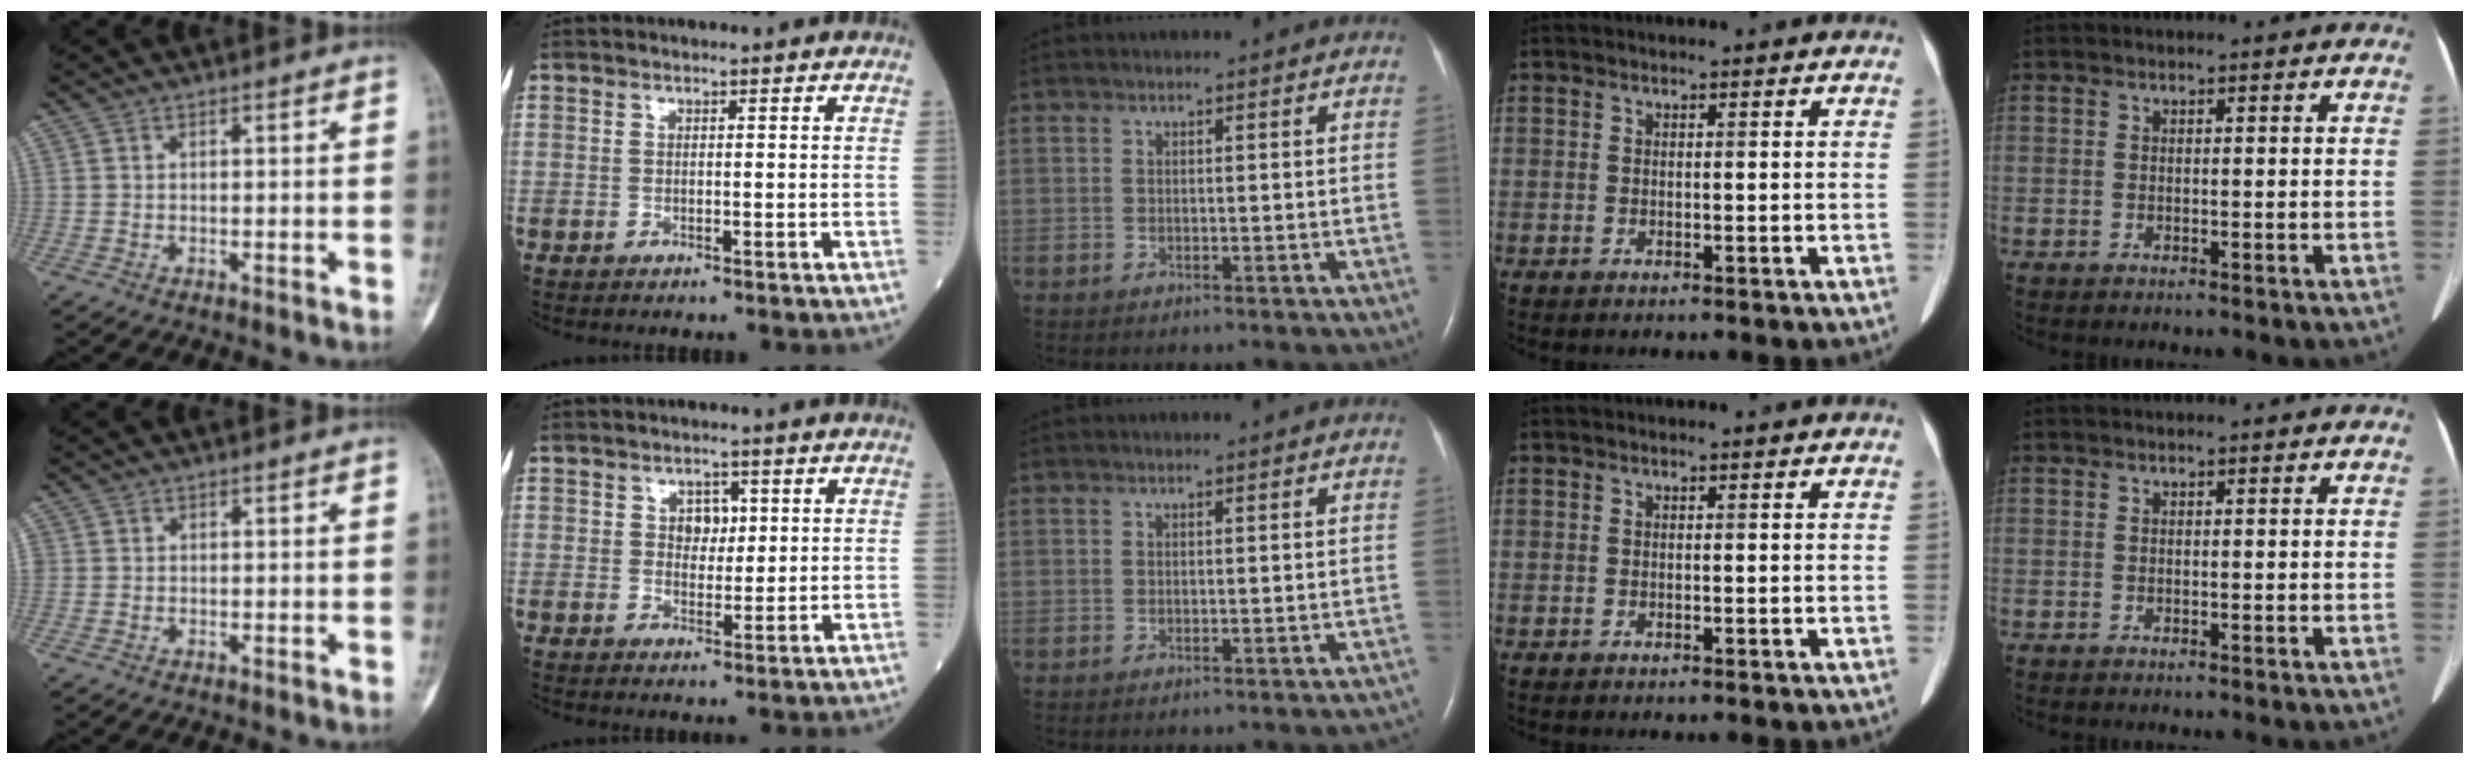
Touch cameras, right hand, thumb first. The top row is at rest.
{"thumb": {"total": 0.6, "force": [0.1, 0.6, 0.1], "torque": [0.005, 0.004, 0.001]}, "index": {"total": 3.4, "force": [1.1, 2.4, 2.2], "torque": [-0.027, 0.003, 0.018]}, "middle": {"total": 3.3, "force": [-2.9, 0.8, 1.3], "torque": [-0.005, -0.003, -0.032]}}